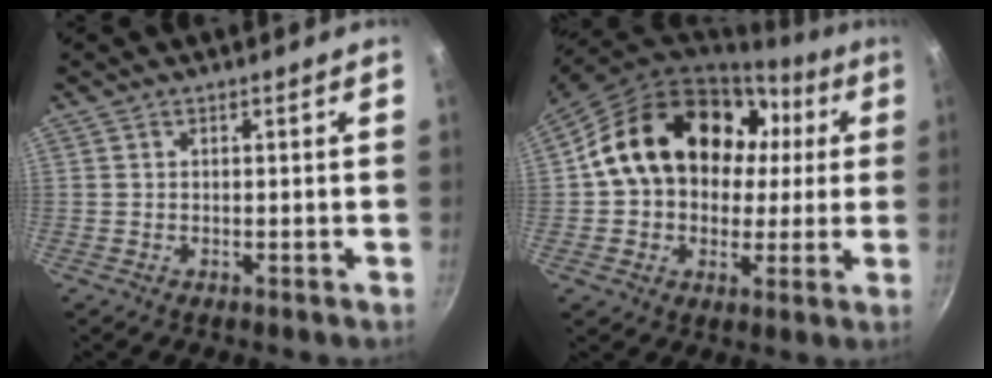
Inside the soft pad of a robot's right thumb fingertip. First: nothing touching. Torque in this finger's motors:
{"motor_torque": [2.44, 2.56, 0.88, -0.51, 0.25]}